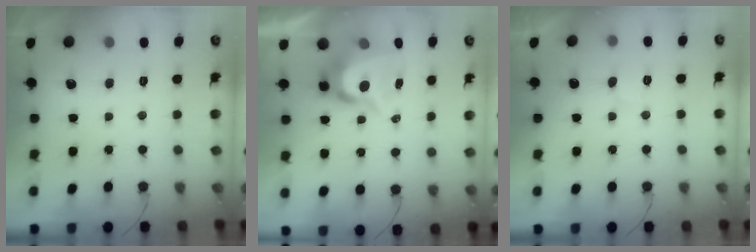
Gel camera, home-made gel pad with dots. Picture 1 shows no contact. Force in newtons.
{"total": 9.2, "press": 9.2, "slide": 0.6}
{"total": 6.1, "press": 6.1, "slide": 0.4}